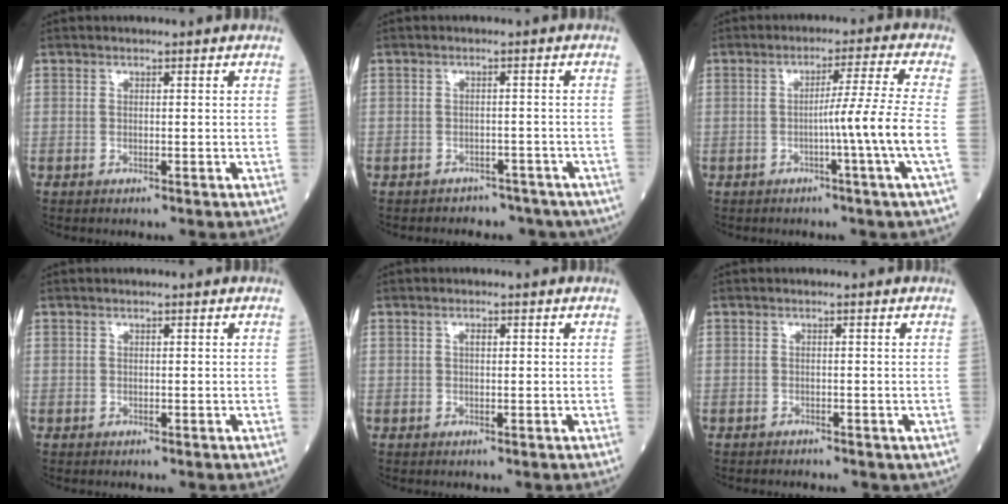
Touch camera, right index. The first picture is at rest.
{"total": 7.8, "force": [-6.2, 4.7, 0.9], "torque": [-0.003, 0.010, -0.061]}
{"total": 7.5, "force": [-2.0, -2.8, 6.7], "torque": [-0.102, -0.002, -0.033]}
{"total": 0.0}
{"total": 0.8, "force": [0.3, 0.5, 0.6], "torque": [-0.011, 0.003, 0.003]}
{"total": 1.7, "force": [-1.3, 0.9, 0.5], "torque": [-0.013, 0.000, -0.013]}